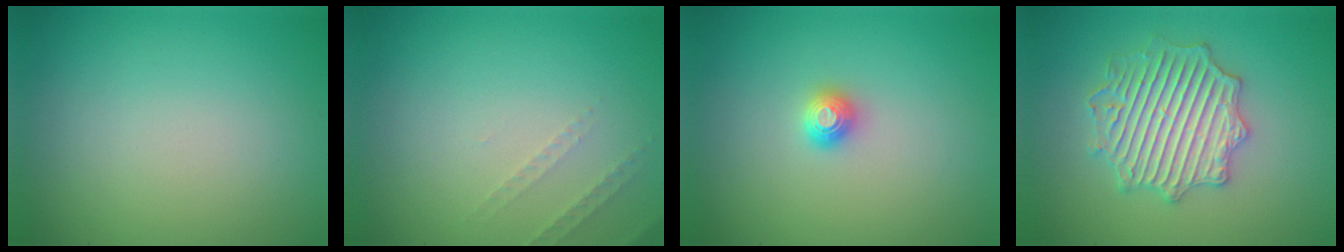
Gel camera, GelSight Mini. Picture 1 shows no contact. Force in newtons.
{"total": 1.3, "press": 1.2, "slide": 0.4}
{"total": 1.2, "press": 1.2, "slide": 0.1}
{"total": 4.7, "press": 4.6, "slide": 0.9}